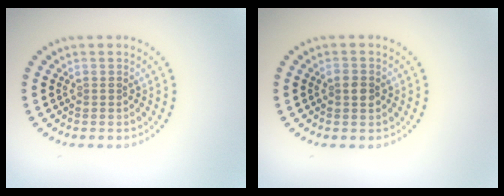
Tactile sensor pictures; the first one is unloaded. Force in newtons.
{"total": 1.8, "press": 1.8, "slide": 0.1}